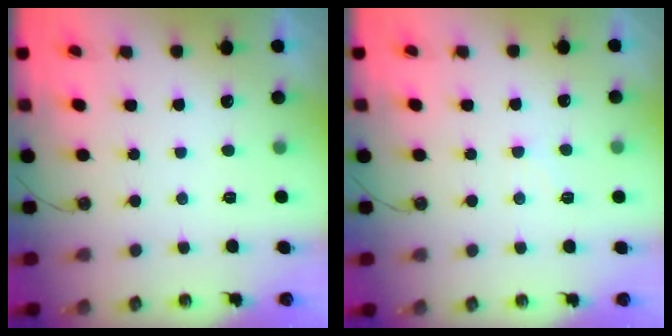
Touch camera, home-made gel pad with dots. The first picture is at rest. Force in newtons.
{"total": 4.1, "press": 4.0, "slide": 0.6}